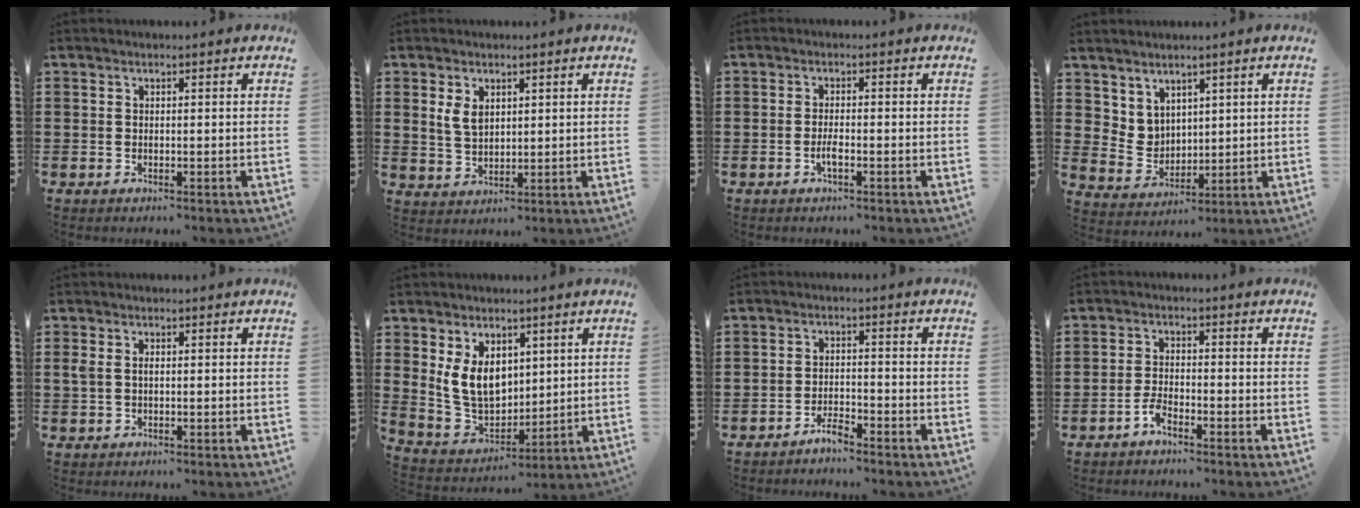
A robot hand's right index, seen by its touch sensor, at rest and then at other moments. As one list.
[{"total": 3.5, "force": [1.5, 2.3, 2.2], "torque": [-0.051, 0.008, 0.027]}, {"total": 2.2, "force": [-0.9, 0.5, 2.0], "torque": [-0.043, -0.002, -0.018]}, {"total": 4.5, "force": [3.4, 2.8, 0.4], "torque": [-0.027, -0.006, 0.066]}, {"total": 1.5, "force": [0.1, 0.8, 1.3], "torque": [-0.035, 0.002, -0.001]}, {"total": 8.6, "force": [2.7, 6.4, 5.2], "torque": [-0.137, 0.005, 0.052]}, {"total": 2.8, "force": [-2.7, 0.4, 0.8], "torque": [-0.021, 0.006, -0.053]}, {"total": 2.9, "force": [-2.2, 0.8, 1.6], "torque": [-0.038, 0.003, -0.045]}]